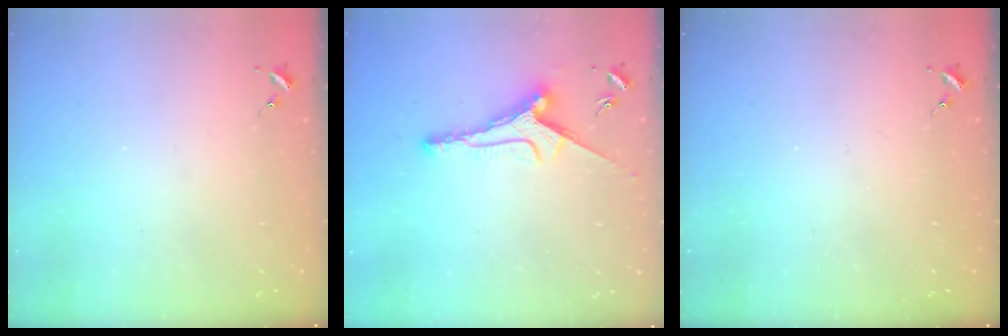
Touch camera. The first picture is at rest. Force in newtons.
{"total": 8.6, "press": 8.6, "slide": 0.5}
{"total": 0.0}